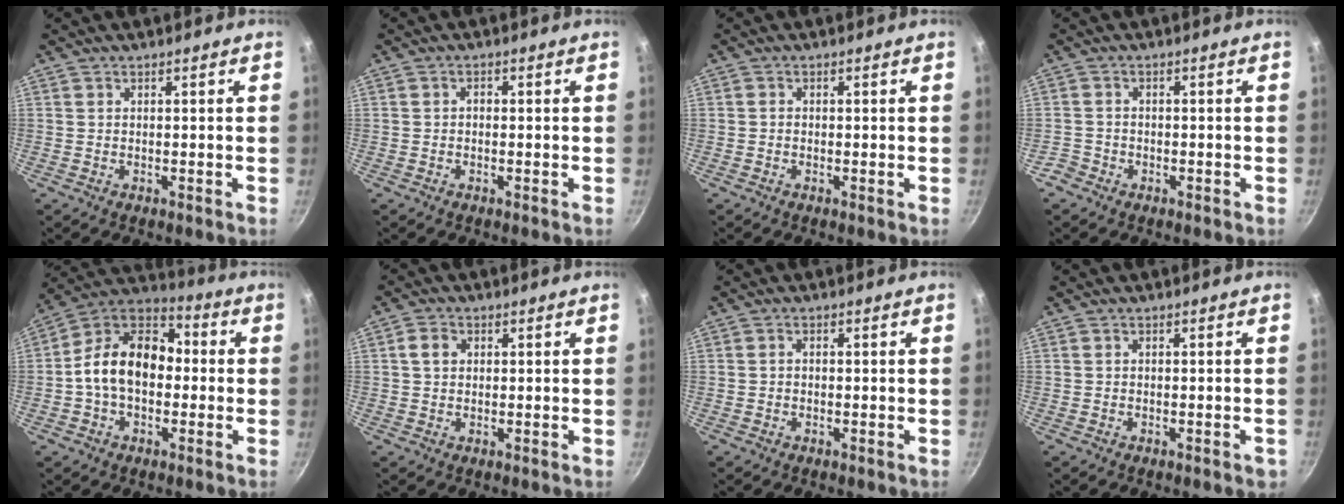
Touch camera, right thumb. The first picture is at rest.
{"total": 1.1, "force": [-0.3, 0.8, 0.6], "torque": [-0.010, 0.006, -0.006]}
{"total": 0.6, "force": [-0.2, 0.4, 0.3], "torque": [-0.008, 0.004, -0.008]}
{"total": 2.6, "force": [-1.8, 1.8, 0.5], "torque": [-0.006, 0.019, -0.034]}
{"total": 15.5, "force": [-1.0, 10.9, 11.0], "torque": [-0.149, 0.048, -0.040]}
{"total": 3.4, "force": [0.8, 2.7, 1.9], "torque": [-0.025, 0.005, 0.010]}
{"total": 0.9, "force": [-0.3, 0.7, 0.5], "torque": [-0.011, 0.005, -0.006]}
{"total": 1.4, "force": [-0.8, 0.6, 1.1], "torque": [-0.013, 0.008, -0.009]}